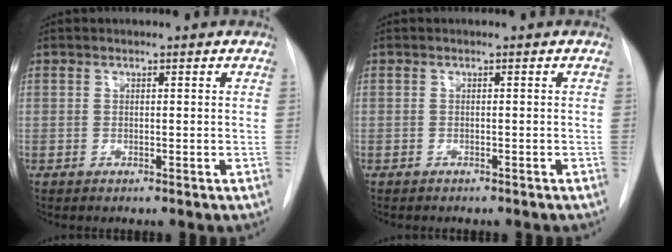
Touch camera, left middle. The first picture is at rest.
{"total": 2.7, "force": [-2.3, 0.8, 1.2], "torque": [-0.024, -0.005, -0.022]}